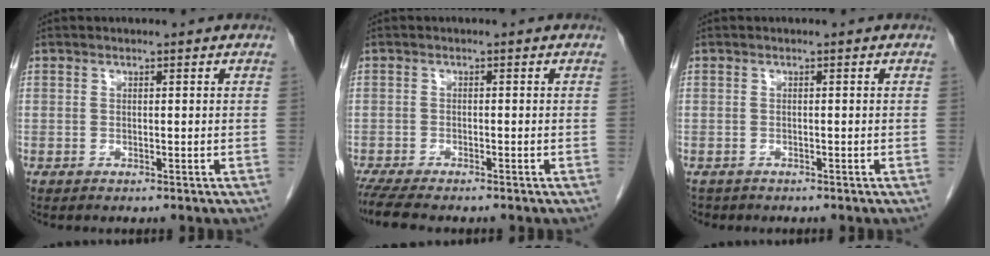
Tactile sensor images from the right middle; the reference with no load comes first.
{"total": 5.9, "force": [-4.9, 0.9, 3.1], "torque": [-0.056, -0.013, -0.080]}
{"total": 1.5, "force": [-1.2, 0.8, 0.1], "torque": [-0.011, -0.002, -0.020]}